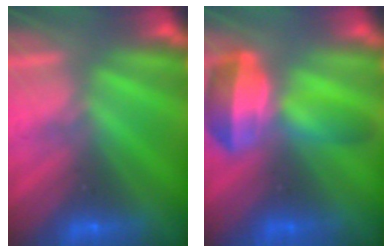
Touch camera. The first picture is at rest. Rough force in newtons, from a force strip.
{"total": 5.7}